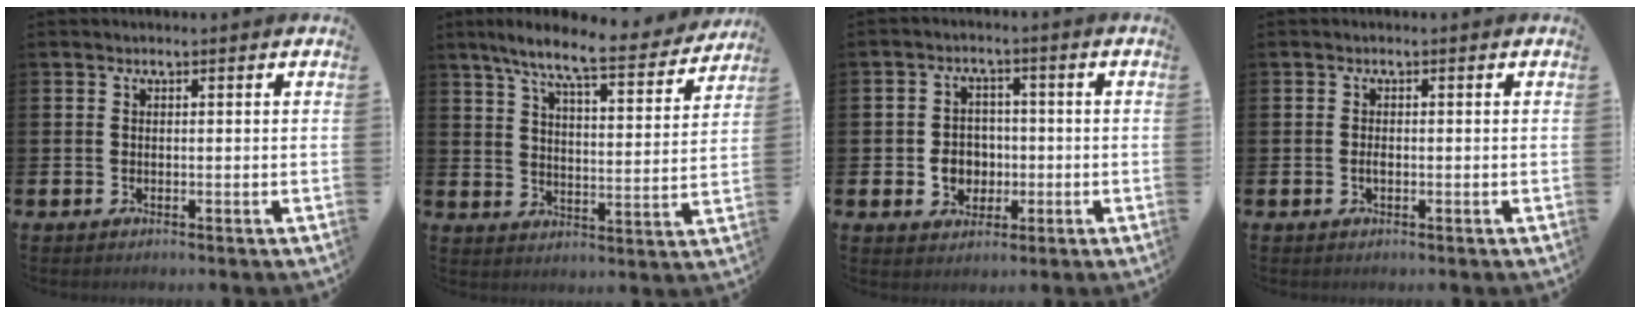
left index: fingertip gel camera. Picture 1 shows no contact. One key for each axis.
{"total": 8.9, "fx": 7.7, "fy": 0.9, "fz": 4.5, "tx": -0.102, "ty": -0.045, "tz": 0.129}
{"total": 4.4, "fx": -0.7, "fy": 4.0, "fz": 1.7, "tx": -0.027, "ty": 0.004, "tz": -0.019}
{"total": 0.9, "fx": -0.2, "fy": 0.4, "fz": 0.8, "tx": -0.015, "ty": 0.000, "tz": -0.006}